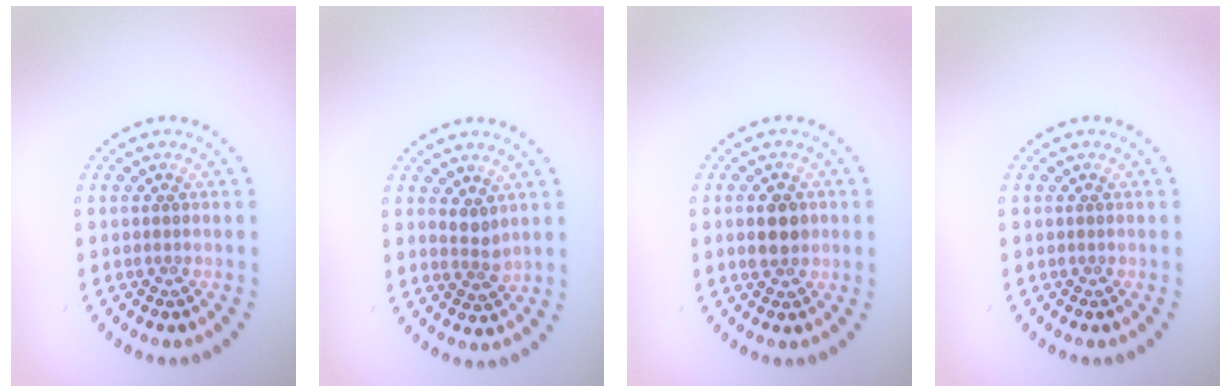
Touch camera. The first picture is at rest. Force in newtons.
{"total": 1.5, "press": 1.3, "slide": 0.7}
{"total": 2.5, "press": 2.4, "slide": 0.3}
{"total": 0.0}